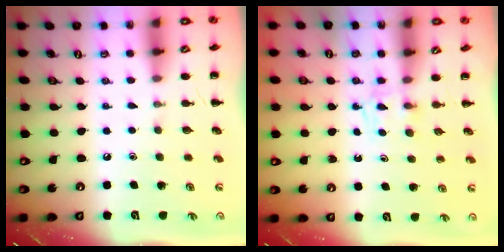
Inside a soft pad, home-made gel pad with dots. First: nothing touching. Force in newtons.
{"total": 2.4, "press": 2.1, "slide": 1.1}